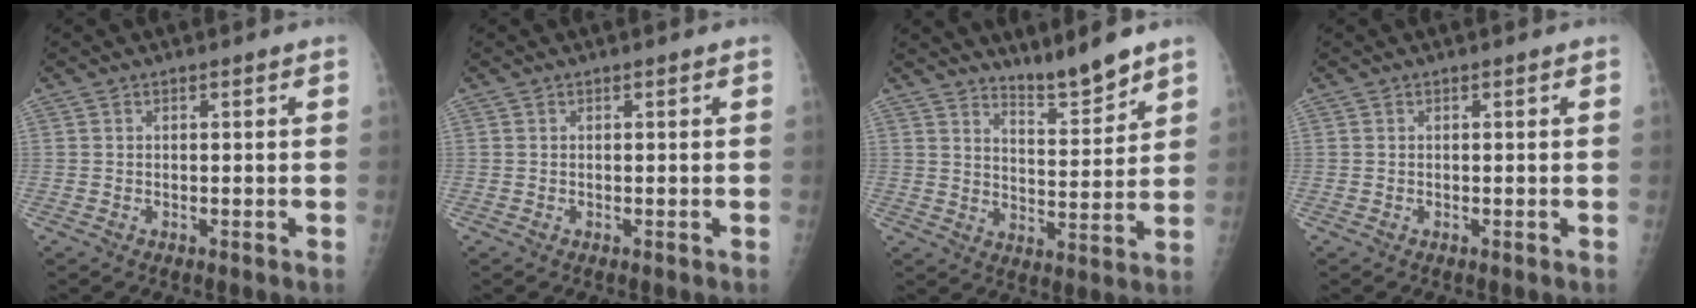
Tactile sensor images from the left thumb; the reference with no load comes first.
{"total": 0.0}
{"total": 7.2, "force": [6.5, 0.5, 3.0], "torque": [-0.041, -0.057, 0.114]}
{"total": 0.0}